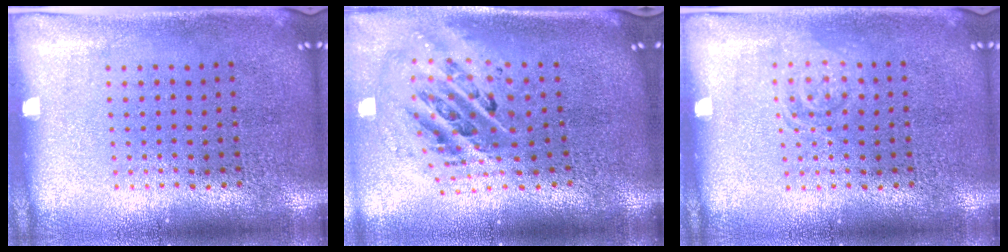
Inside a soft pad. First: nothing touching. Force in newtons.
{"total": 2.1, "press": 1.6, "slide": 1.4}
{"total": 1.4, "press": 1.4, "slide": 0.2}